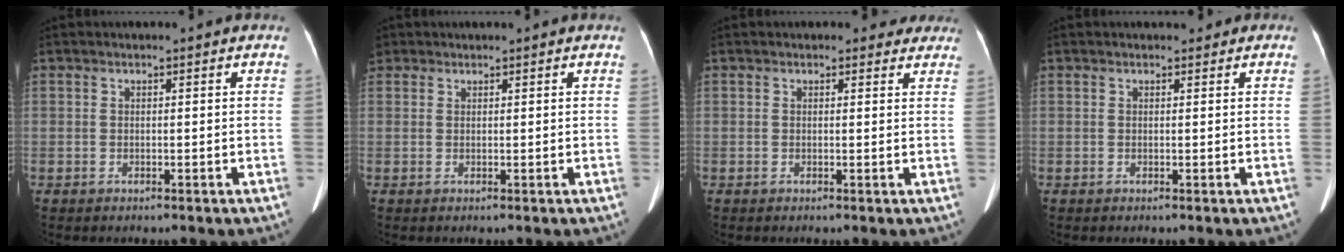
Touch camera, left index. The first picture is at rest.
{"total": 1.2, "force": [0.9, 0.9, 0.1], "torque": [-0.001, 0.006, 0.016]}
{"total": 3.2, "force": [2.8, 1.4, 0.3], "torque": [0.013, 0.000, 0.016]}
{"total": 1.6, "force": [1.3, 0.8, 0.6], "torque": [0.000, 0.009, 0.012]}